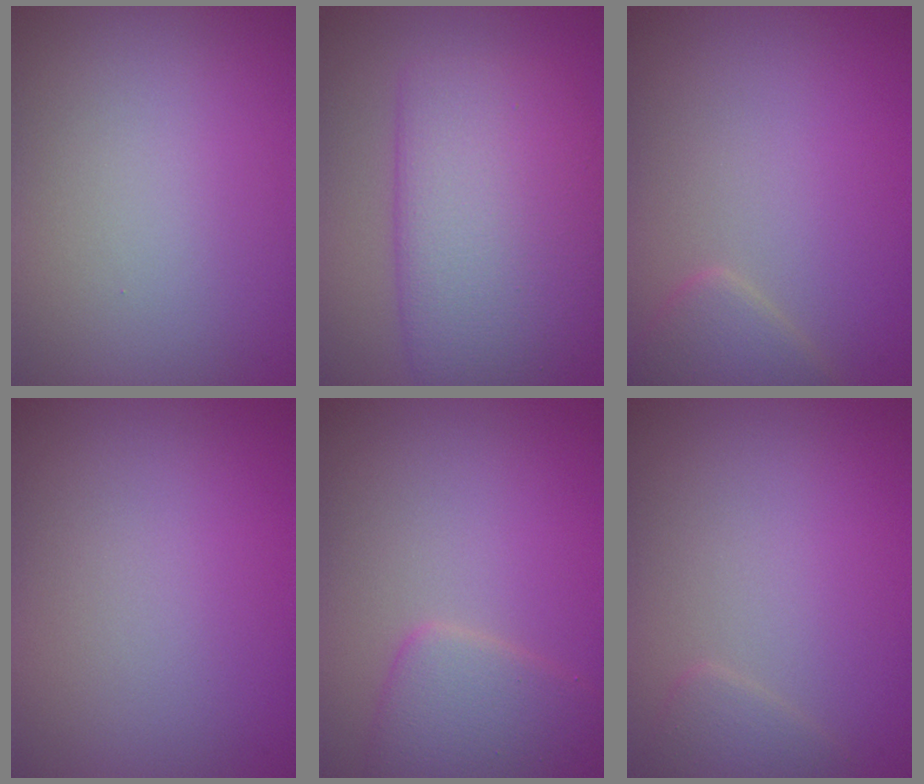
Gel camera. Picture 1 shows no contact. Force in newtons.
{"total": 7.9, "press": 7.9, "slide": 0.1}
{"total": 2.1, "press": 2.1, "slide": 0.1}
{"total": 0.0}
{"total": 3.5, "press": 3.5, "slide": 0.2}
{"total": 1.2, "press": 1.2, "slide": 0.1}